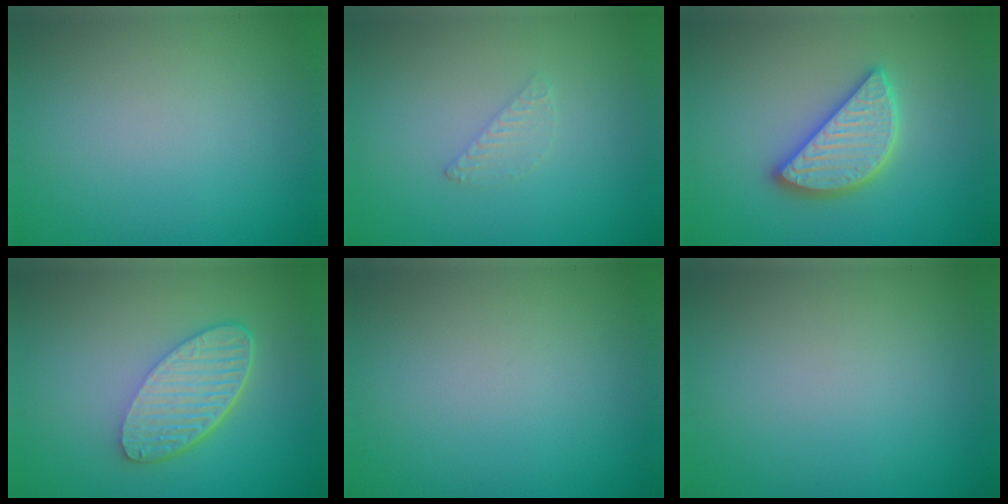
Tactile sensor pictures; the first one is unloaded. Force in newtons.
{"total": 1.1, "press": 1.1, "slide": 0.1}
{"total": 4.7, "press": 4.6, "slide": 0.3}
{"total": 5.6, "press": 4.0, "slide": 3.9}
{"total": 0.0}
{"total": 0.0}